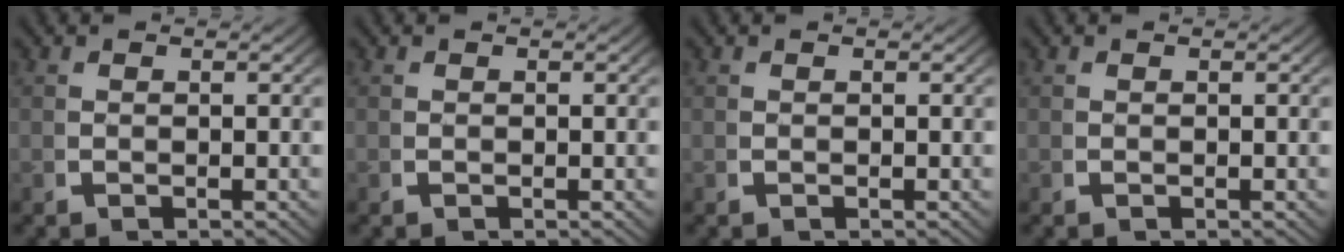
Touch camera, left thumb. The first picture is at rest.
{"total": 0.0}
{"total": 0.0}
{"total": 0.0}